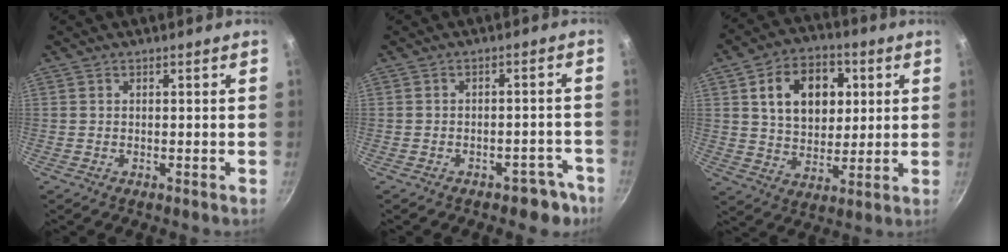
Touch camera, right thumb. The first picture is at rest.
{"total": 5.6, "force": [-3.8, 3.5, 2.2], "torque": [0.013, 0.052, -0.023]}
{"total": 15.3, "force": [4.0, 11.0, 9.9], "torque": [-0.116, -0.002, 0.063]}